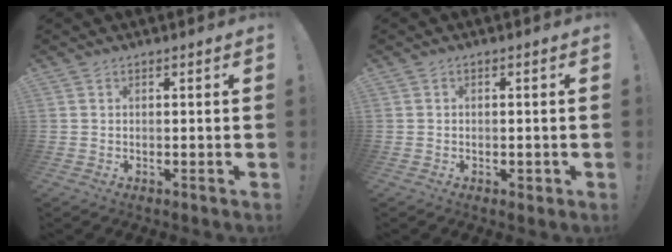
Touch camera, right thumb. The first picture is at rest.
{"total": 1.7, "force": [-0.5, 1.3, 1.0], "torque": [-0.008, 0.002, -0.008]}